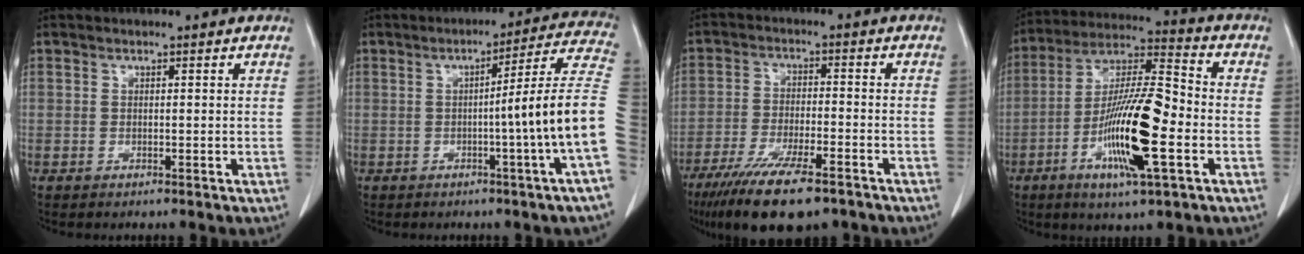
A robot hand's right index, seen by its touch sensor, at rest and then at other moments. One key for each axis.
{"total": 13.0, "fx": -2.3, "fy": -2.9, "fz": 12.5, "tx": -0.150, "ty": 0.008, "tz": -0.039}
{"total": 14.0, "fx": -10.1, "fy": 3.0, "fz": 9.3, "tx": -0.163, "ty": -0.032, "tz": -0.167}
{"total": 16.3, "fx": -4.8, "fy": 2.1, "fz": 15.5, "tx": -0.293, "ty": -0.004, "tz": -0.086}